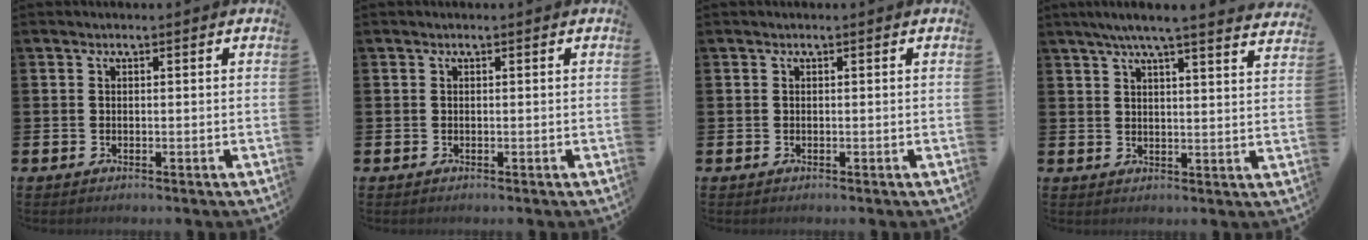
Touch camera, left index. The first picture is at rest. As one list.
[{"total": 0.0}, {"total": 0.0}, {"total": 5.9, "force": [5.4, -0.3, 2.3], "torque": [-0.058, -0.021, 0.093]}]